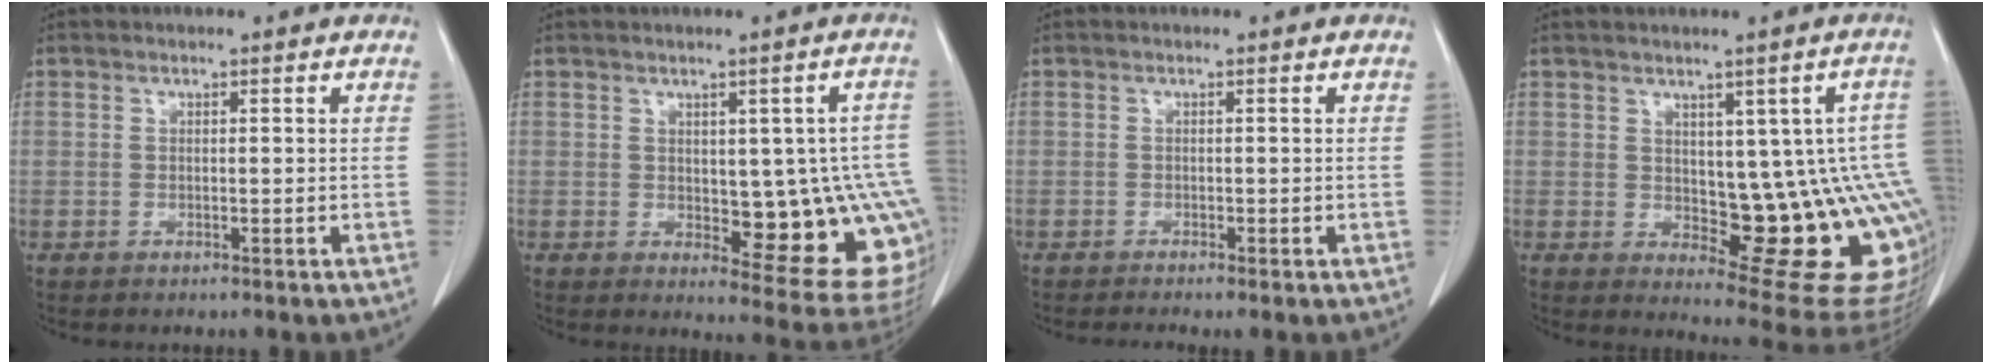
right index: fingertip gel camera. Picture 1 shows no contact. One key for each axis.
{"total": 13.2, "fx": -0.9, "fy": 4.6, "fz": 12.4, "tx": -0.112, "ty": 0.002, "tz": 0.002}
{"total": 1.6, "fx": -1.2, "fy": 0.0, "fz": 1.0, "tx": -0.014, "ty": -0.003, "tz": -0.018}
{"total": 15.2, "fx": -1.3, "fy": 6.0, "fz": 13.9, "tx": -0.113, "ty": 0.011, "tz": 0.002}